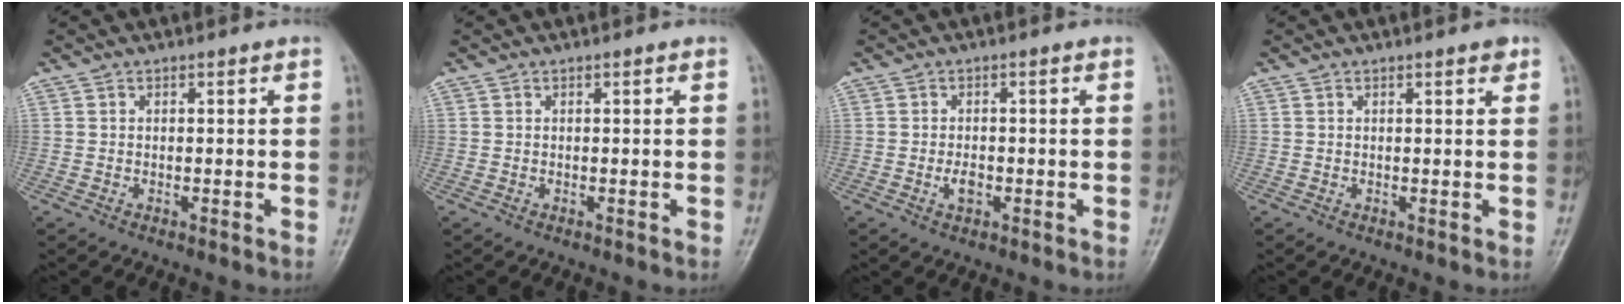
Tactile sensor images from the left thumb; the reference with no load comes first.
{"total": 0.0}
{"total": 2.4, "force": [-0.7, 1.3, 1.9], "torque": [-0.031, 0.003, -0.013]}
{"total": 1.4, "force": [0.9, 0.3, 1.0], "torque": [-0.012, -0.003, 0.009]}